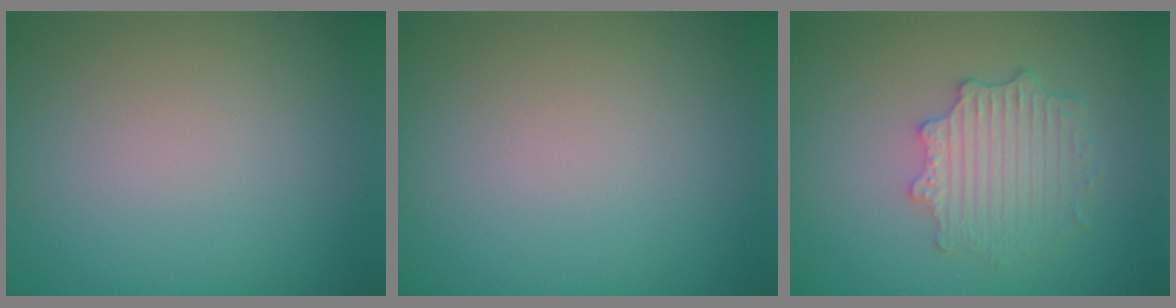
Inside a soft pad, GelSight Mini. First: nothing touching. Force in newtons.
{"total": 0.0}
{"total": 4.0, "press": 3.3, "slide": 2.3}